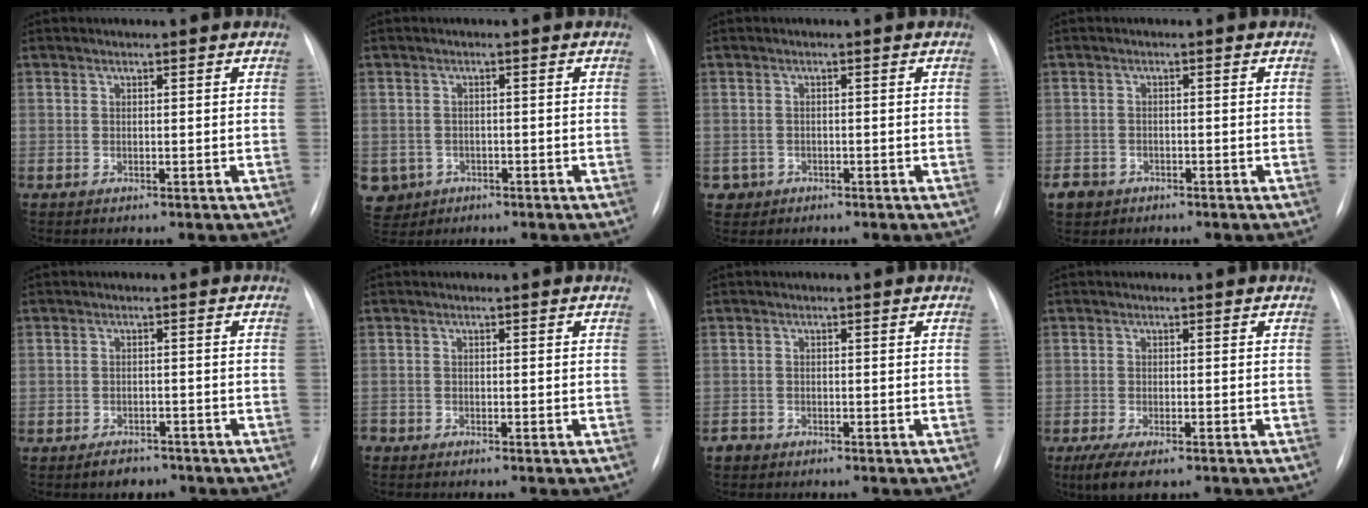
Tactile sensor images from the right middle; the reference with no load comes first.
{"total": 6.4, "force": [-2.8, 5.7, 0.9], "torque": [-0.033, 0.005, -0.039]}
{"total": 1.9, "force": [-0.9, 1.7, -0.2], "torque": [0.002, 0.007, -0.015]}
{"total": 3.3, "force": [-2.2, 2.5, 0.3], "torque": [-0.012, 0.004, -0.037]}
{"total": 2.9, "force": [-2.3, 1.6, 0.8], "torque": [-0.018, 0.002, -0.028]}
{"total": 1.2, "force": [-1.2, 0.4, 0.1], "torque": [-0.003, -0.002, -0.022]}
{"total": 1.3, "force": [-1.1, 0.8, -0.1], "torque": [-0.006, 0.001, -0.021]}
{"total": 5.8, "force": [-3.9, 1.7, 3.9], "torque": [-0.071, -0.014, -0.060]}